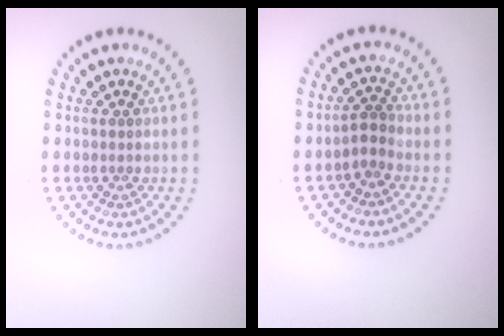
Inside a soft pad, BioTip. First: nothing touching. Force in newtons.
{"total": 1.8, "press": 1.4, "slide": 1.1}